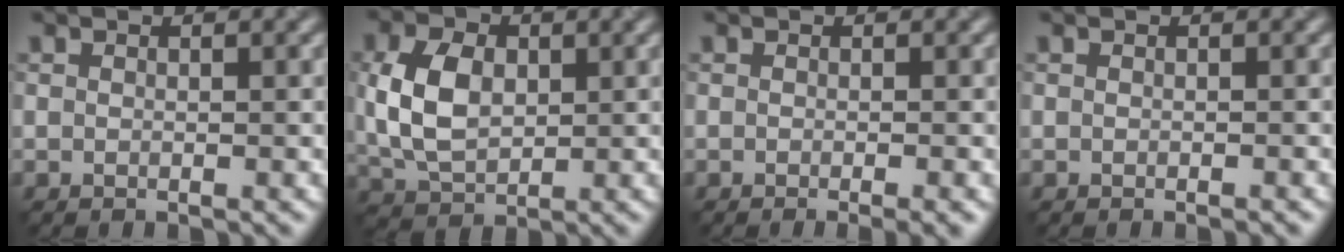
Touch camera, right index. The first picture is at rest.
{"total": 5.7, "force": [0.3, 4.0, 4.1], "torque": [-0.099, 0.014, 0.015]}
{"total": 2.3, "force": [-0.7, 0.8, 2.1], "torque": [-0.009, 0.005, -0.008]}
{"total": 0.7, "force": [-0.3, 0.3, 0.5], "torque": [0.000, 0.005, -0.006]}